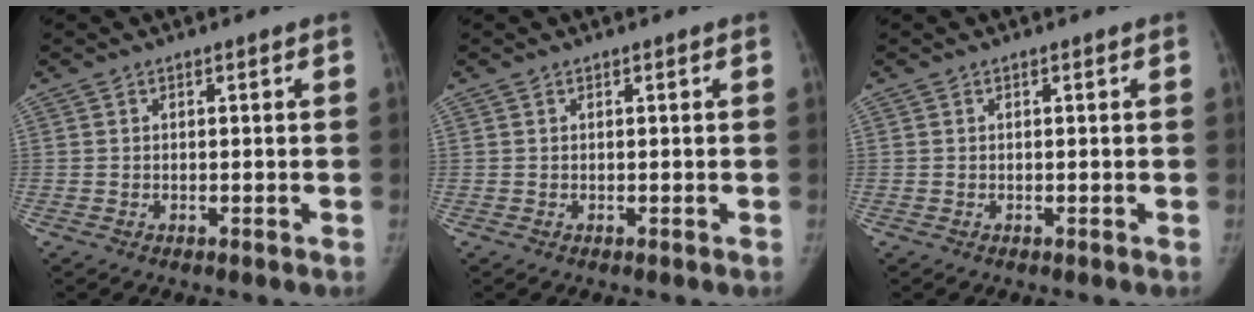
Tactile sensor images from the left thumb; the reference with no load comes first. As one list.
[{"total": 0.0}, {"total": 0.0}]